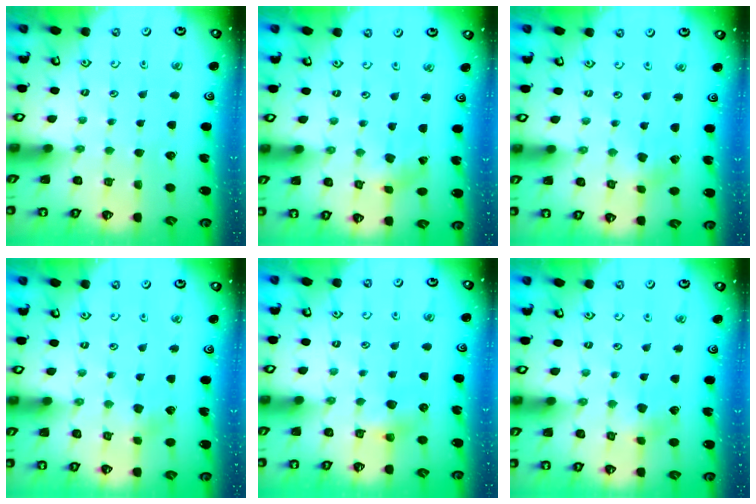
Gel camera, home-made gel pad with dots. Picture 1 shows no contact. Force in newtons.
{"total": 0.7, "press": 0.7, "slide": 0.1}
{"total": 0.8, "press": 0.8, "slide": 0.1}
{"total": 2.3, "press": 2.3, "slide": 0.4}
{"total": 4.4, "press": 4.4, "slide": 0.3}
{"total": 3.0, "press": 3.0, "slide": 0.3}